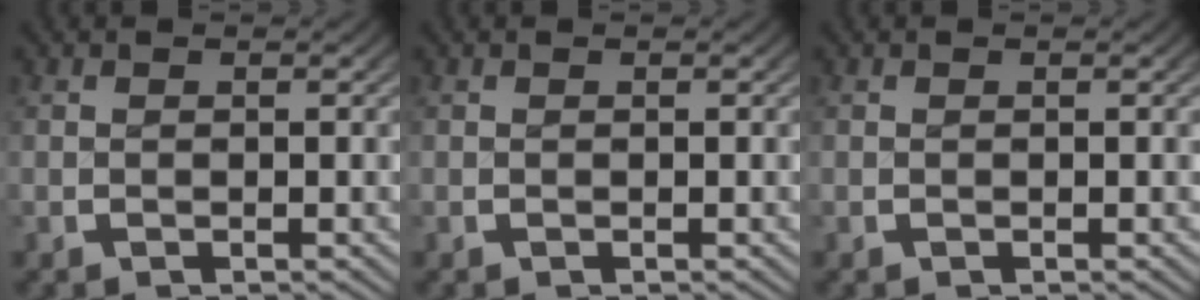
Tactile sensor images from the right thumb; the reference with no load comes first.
{"total": 0.0}
{"total": 0.0}